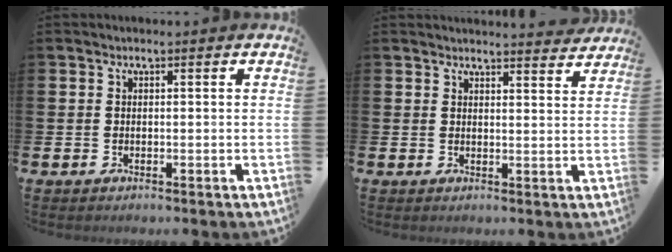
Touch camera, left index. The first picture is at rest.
{"total": 3.1, "force": [3.1, -0.2, -0.1], "torque": [0.017, -0.028, 0.052]}